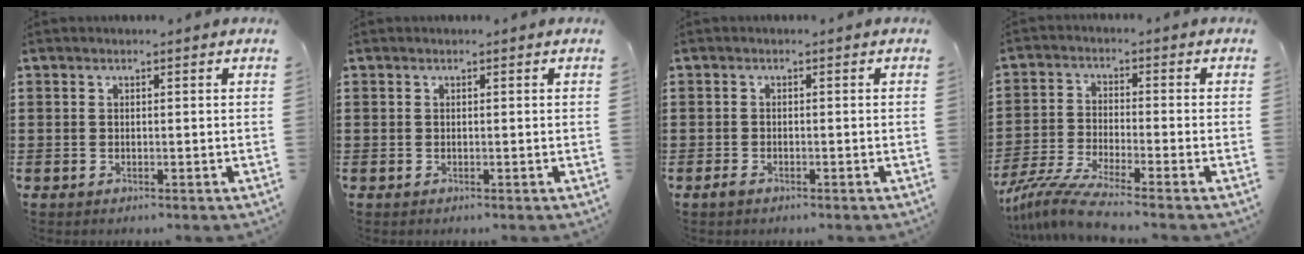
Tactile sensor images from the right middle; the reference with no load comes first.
{"total": 0.0}
{"total": 1.2, "force": [-0.9, 0.6, 0.6], "torque": [-0.020, -0.003, -0.020]}
{"total": 6.5, "force": [-5.7, 0.1, 3.3], "torque": [-0.085, -0.017, -0.115]}